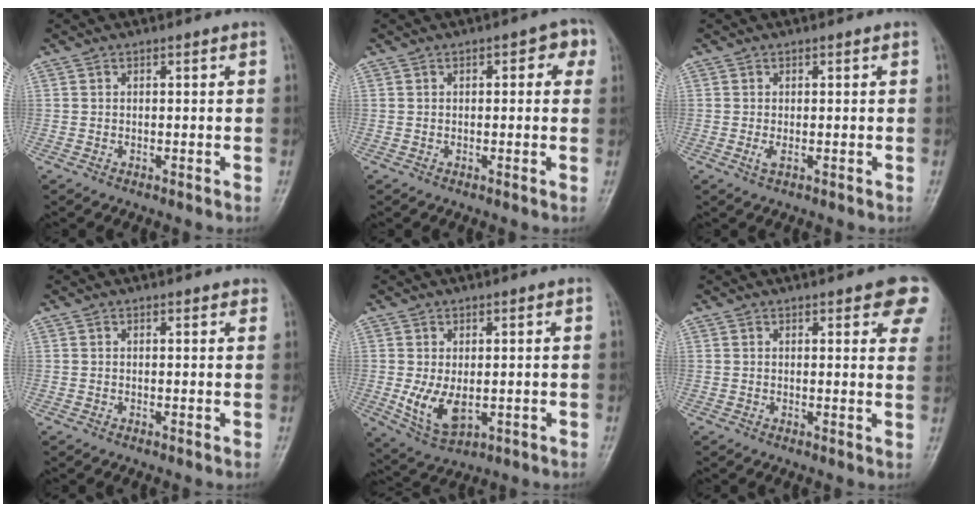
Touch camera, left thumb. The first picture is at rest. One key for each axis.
{"total": 4.4, "fx": 1.2, "fy": 2.2, "fz": 3.5, "tx": -0.017, "ty": 0.008, "tz": 0.005}
{"total": 1.9, "fx": -0.3, "fy": 0.6, "fz": 1.7, "tx": -0.035, "ty": 0.000, "tz": -0.003}
{"total": 1.1, "fx": 0.8, "fy": 0.5, "fz": 0.5, "tx": -0.003, "ty": -0.003, "tz": 0.005}
{"total": 7.4, "fx": -0.7, "fy": 4.2, "fz": 6.0, "tx": -0.110, "ty": -0.010, "tz": 0.001}
{"total": 9.1, "fx": 4.9, "fy": 3.0, "fz": 7.1, "tx": -0.051, "ty": -0.013, "tz": 0.050}